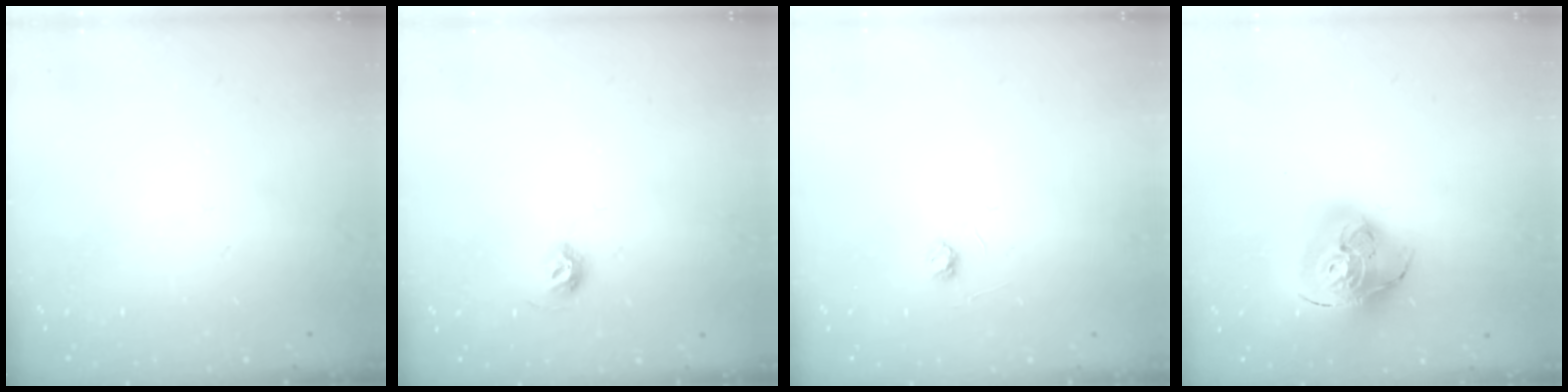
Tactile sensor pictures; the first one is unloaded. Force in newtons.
{"total": 5.6, "press": 5.5, "slide": 1.0}
{"total": 2.6, "press": 2.6, "slide": 0.3}
{"total": 19.9, "press": 19.8, "slide": 2.2}